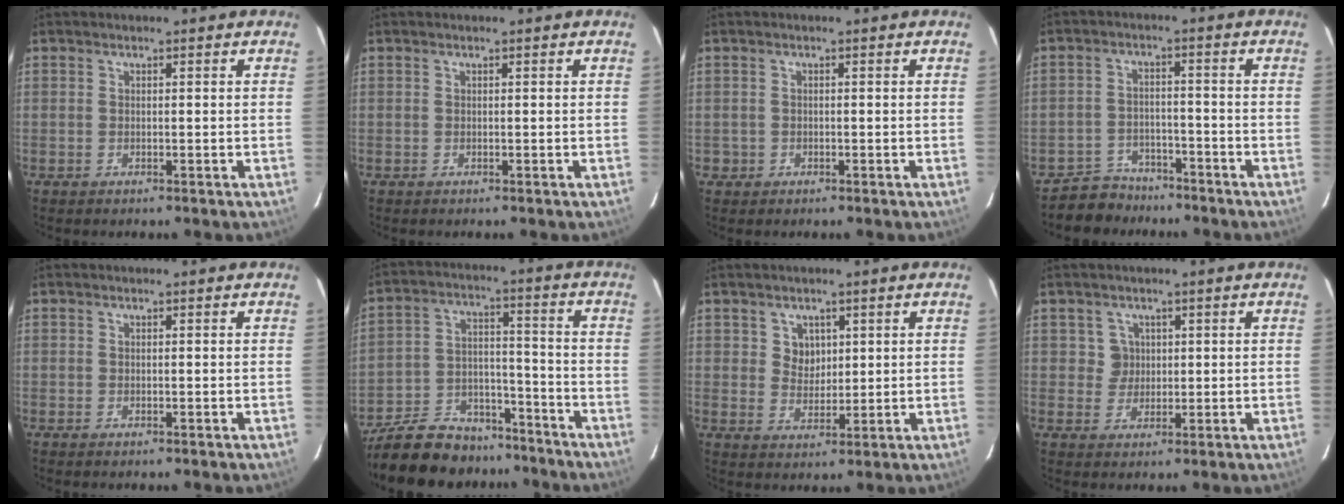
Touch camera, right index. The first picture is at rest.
{"total": 0.0}
{"total": 1.5, "force": [-0.5, 1.5, 0.0], "torque": [-0.001, 0.004, -0.004]}
{"total": 6.3, "force": [-5.3, 3.5, 0.2], "torque": [-0.024, 0.018, -0.084]}
{"total": 0.0}
{"total": 20.0, "force": [-16.6, 8.6, 7.0], "torque": [-0.166, 0.028, -0.249]}
{"total": 3.9, "force": [1.6, 3.5, 0.9], "torque": [-0.011, 0.007, 0.032]}
{"total": 3.2, "force": [0.9, 3.1, -0.1], "torque": [0.011, 0.012, 0.013]}